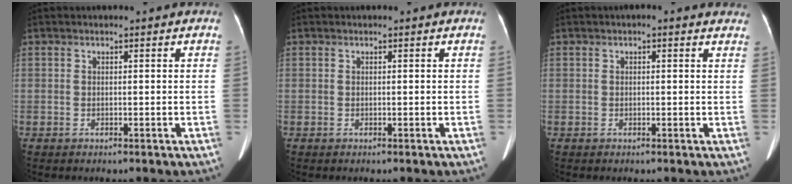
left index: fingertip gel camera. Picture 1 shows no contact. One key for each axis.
{"total": 0.0}
{"total": 2.7, "fx": 2.1, "fy": 0.8, "fz": 1.6, "tx": -0.013, "ty": 0.010, "tz": 0.010}